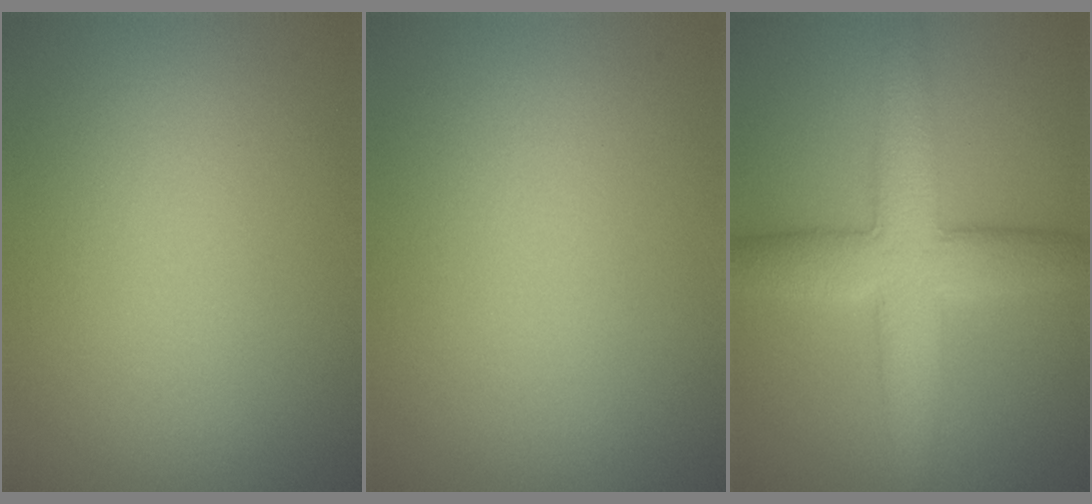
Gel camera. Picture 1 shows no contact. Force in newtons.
{"total": 0.0}
{"total": 7.3, "press": 7.3, "slide": 0.2}